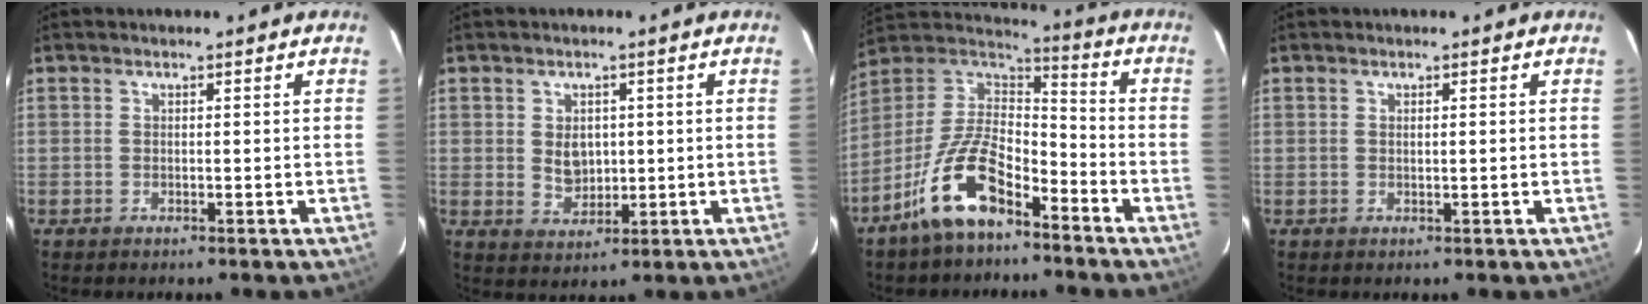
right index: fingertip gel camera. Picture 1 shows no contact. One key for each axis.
{"total": 4.0, "fx": 0.5, "fy": 3.0, "fz": 2.6, "tx": -0.045, "ty": 0.001, "tz": 0.019}
{"total": 13.4, "fx": -8.6, "fy": 5.2, "fz": 8.8, "tx": -0.184, "ty": 0.016, "tz": -0.165}
{"total": 0.6, "fx": 0.1, "fy": 0.1, "fz": 0.6, "tx": -0.013, "ty": 0.000, "tz": 0.003}